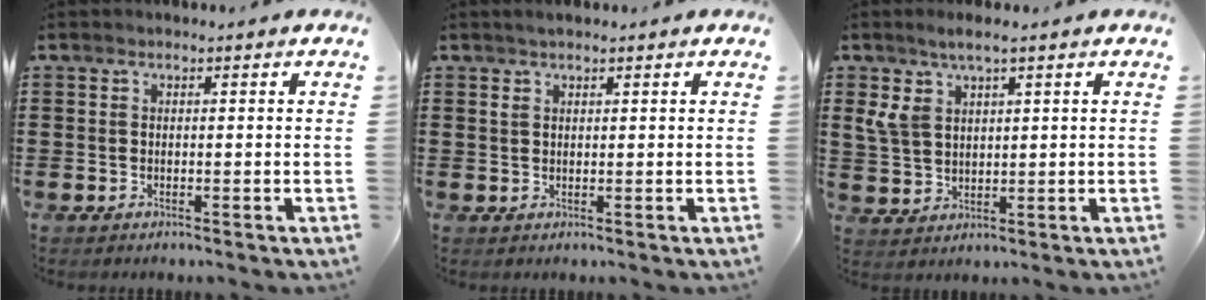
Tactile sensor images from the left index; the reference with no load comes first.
{"total": 1.3, "force": [0.9, 0.6, 0.7], "torque": [-0.016, 0.004, 0.016]}
{"total": 4.9, "force": [2.5, 2.4, 3.4], "torque": [-0.075, 0.007, 0.044]}